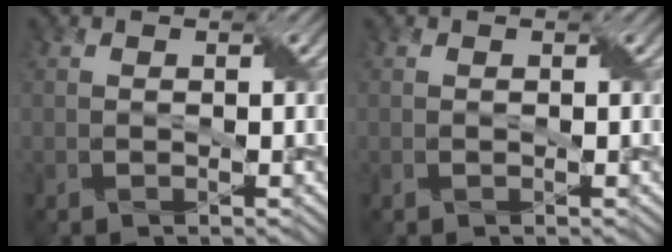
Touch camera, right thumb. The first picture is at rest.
{"total": 0.0}